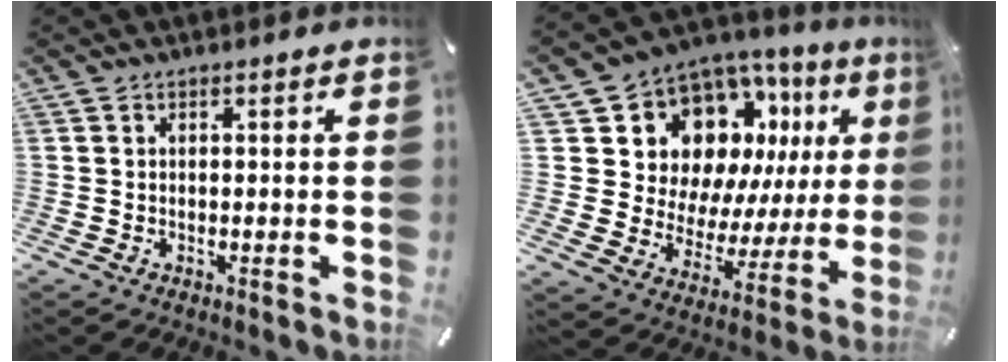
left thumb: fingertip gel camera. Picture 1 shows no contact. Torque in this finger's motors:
{"motor_torque": [2.51, 2.51, 1.46, -1.30, 0.15]}